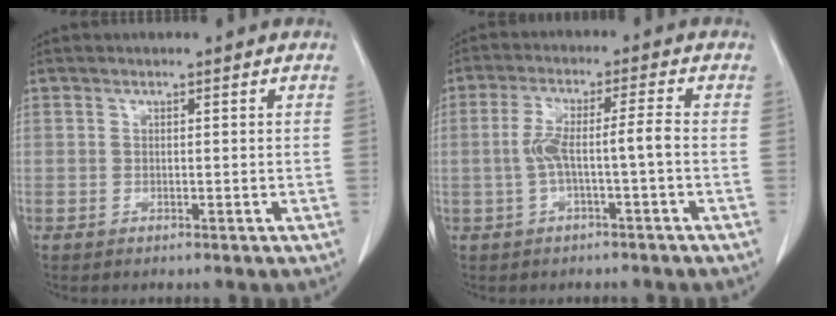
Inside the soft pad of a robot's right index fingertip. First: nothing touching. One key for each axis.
{"total": 5.6, "fx": -1.0, "fy": 0.1, "fz": 5.5, "tx": -0.114, "ty": 0.023, "tz": -0.014}